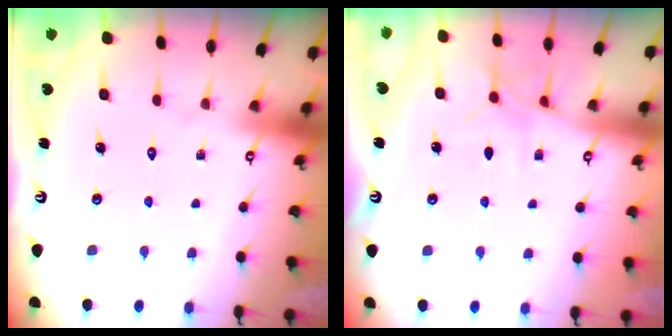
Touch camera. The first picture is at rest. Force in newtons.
{"total": 7.5, "press": 7.5, "slide": 0.8}